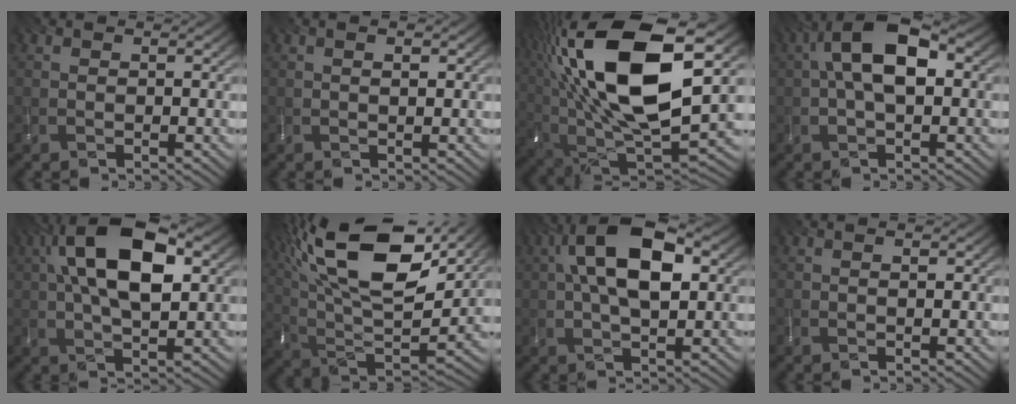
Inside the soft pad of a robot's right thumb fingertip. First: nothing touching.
{"total": 1.4, "force": [0.2, 0.3, 1.4], "torque": [-0.015, 0.000, 0.005]}
{"total": 21.0, "force": [6.1, 9.8, 17.6], "torque": [-0.374, 0.032, 0.104]}
{"total": 8.8, "force": [0.9, 4.2, 7.7], "torque": [-0.146, 0.018, 0.005]}
{"total": 12.9, "force": [3.0, 5.8, 11.2], "torque": [-0.207, 0.023, 0.045]}
{"total": 17.8, "force": [9.0, 7.6, 13.4], "torque": [-0.287, 0.023, 0.150]}
{"total": 11.2, "force": [2.1, 5.1, 9.8], "torque": [-0.178, 0.024, 0.026]}
{"total": 1.2, "force": [0.0, 0.3, 1.2], "torque": [-0.014, 0.002, 0.001]}